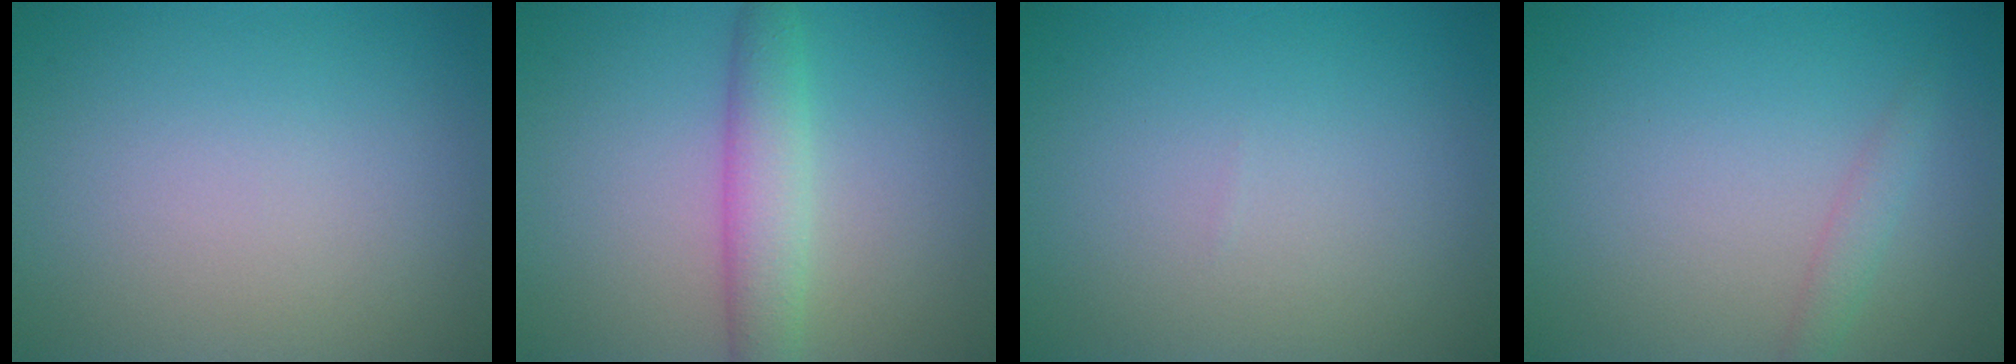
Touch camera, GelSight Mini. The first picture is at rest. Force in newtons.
{"total": 3.6, "press": 3.6, "slide": 0.1}
{"total": 0.0}
{"total": 1.3, "press": 1.3, "slide": 0.1}